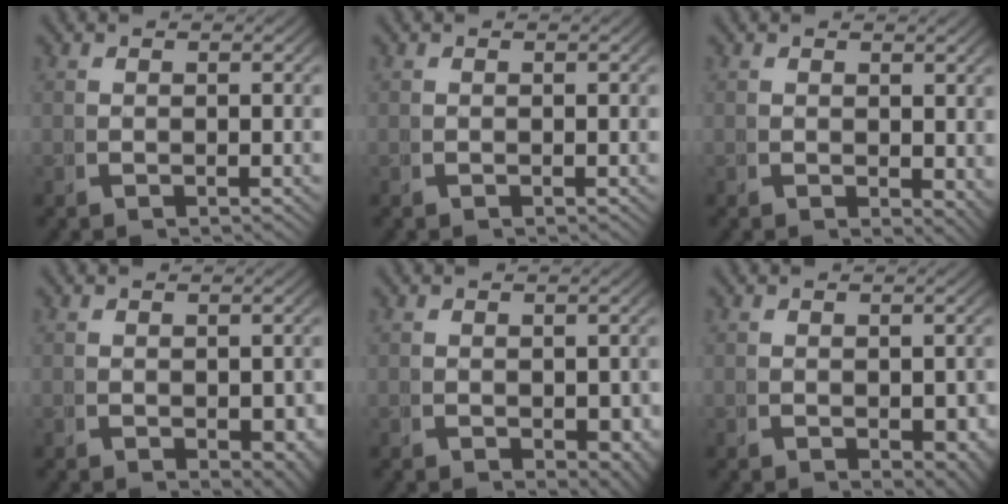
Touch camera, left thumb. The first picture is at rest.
{"total": 0.0}
{"total": 1.6, "force": [0.7, 1.0, 1.1], "torque": [-0.010, -0.010, 0.016]}
{"total": 1.6, "force": [0.3, 0.8, 1.3], "torque": [-0.012, -0.017, 0.015]}
{"total": 2.0, "force": [0.0, 1.3, 1.5], "torque": [-0.020, -0.015, 0.008]}
{"total": 2.0, "force": [0.0, 1.3, 1.5], "torque": [-0.020, -0.015, 0.008]}